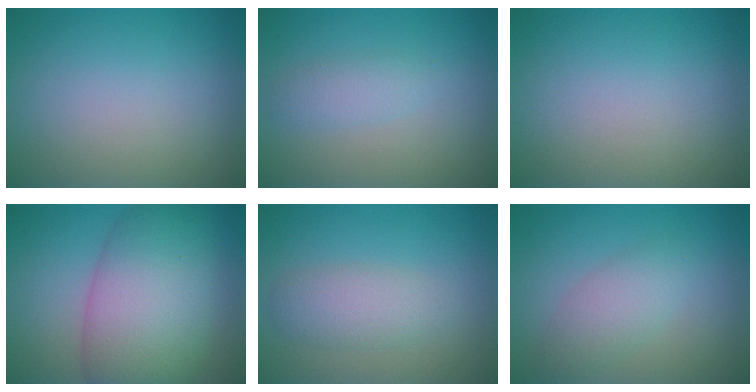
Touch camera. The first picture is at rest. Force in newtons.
{"total": 1.7, "press": 1.7, "slide": 0.0}
{"total": 0.0}
{"total": 10.1, "press": 10.1, "slide": 0.5}
{"total": 2.9, "press": 2.9, "slide": 0.0}
{"total": 2.8, "press": 2.8, "slide": 0.2}